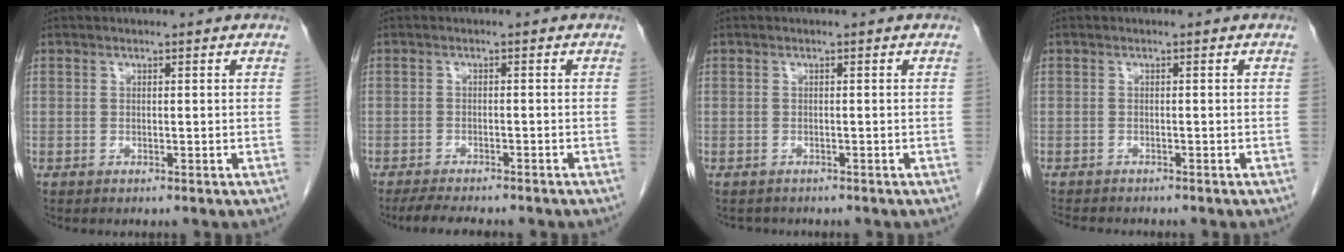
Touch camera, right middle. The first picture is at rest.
{"total": 6.5, "force": [-5.5, 1.3, 3.2], "torque": [-0.051, -0.011, -0.078]}
{"total": 1.6, "force": [-1.5, 0.7, 0.1], "torque": [-0.010, -0.003, -0.021]}
{"total": 4.3, "force": [-3.9, 1.0, 1.5], "torque": [-0.025, -0.011, -0.059]}